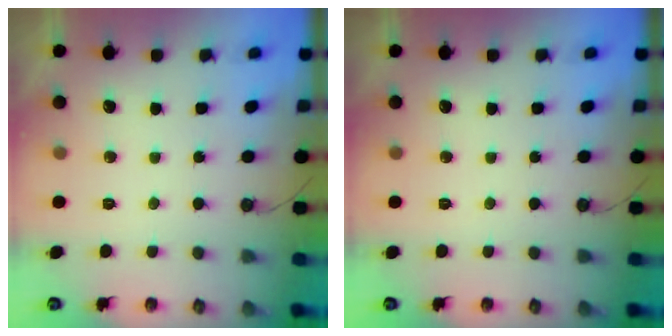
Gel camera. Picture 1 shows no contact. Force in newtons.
{"total": 0.0}